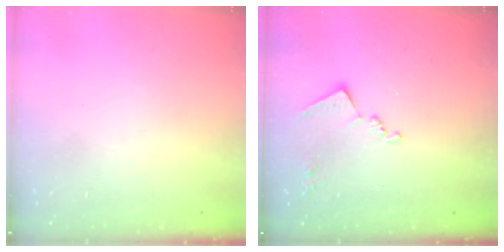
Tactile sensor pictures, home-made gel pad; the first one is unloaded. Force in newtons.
{"total": 9.1, "press": 9.1, "slide": 0.5}